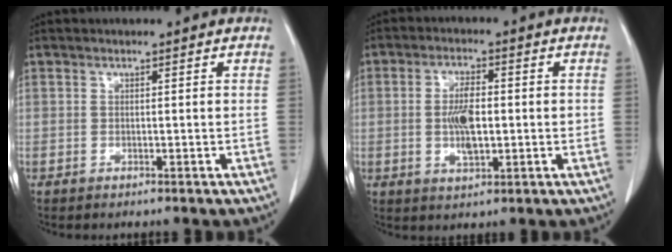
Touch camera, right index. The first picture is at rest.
{"total": 6.3, "force": [-0.3, 2.4, 5.8], "torque": [-0.118, 0.002, -0.004]}